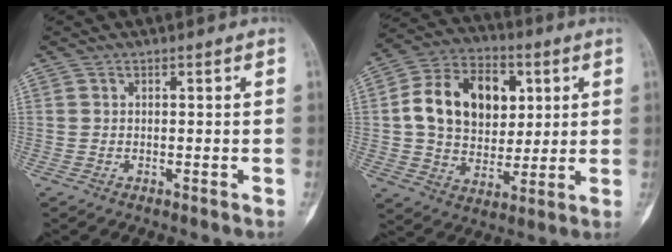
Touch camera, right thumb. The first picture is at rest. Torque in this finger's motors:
{"motor_torque": [1.86, 2.13, 0.59, -0.38, 0.11]}